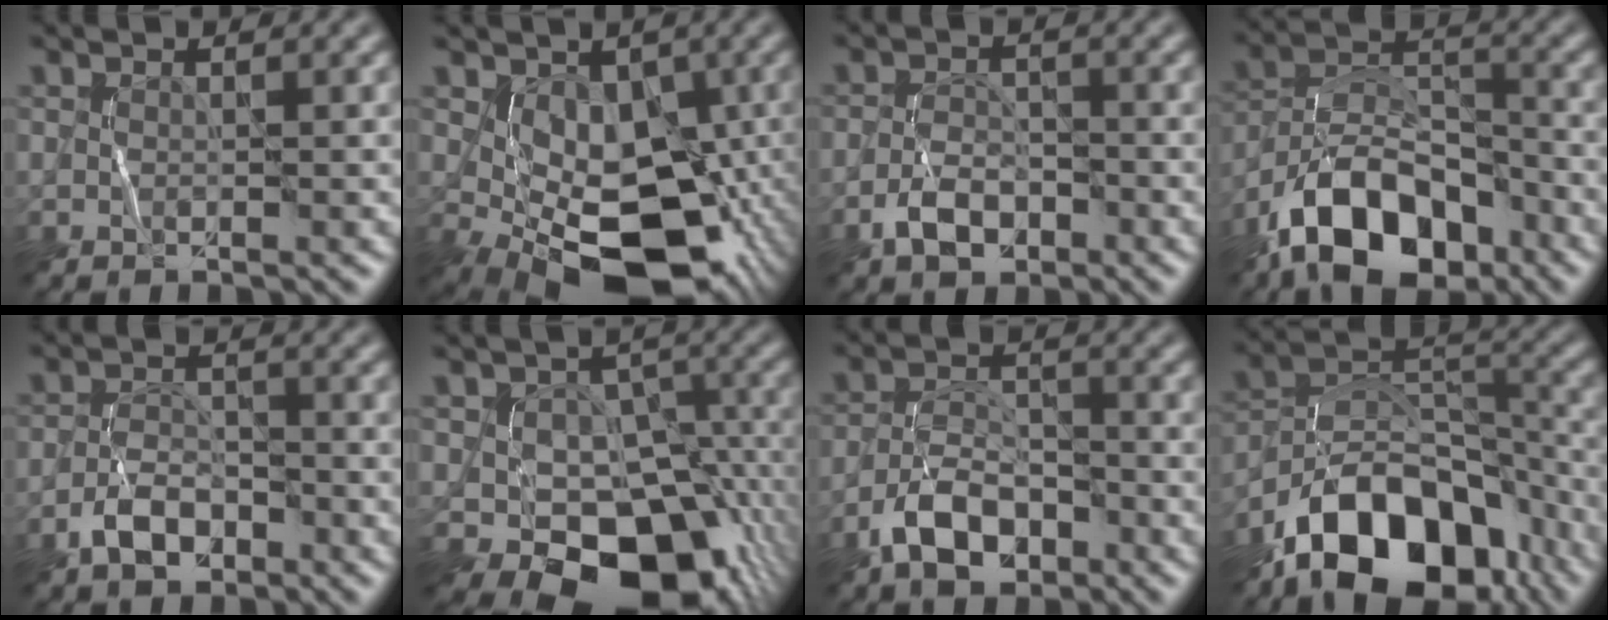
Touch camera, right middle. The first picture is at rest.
{"total": 10.5, "force": [-1.7, 6.8, 7.8], "torque": [-0.115, -0.014, -0.021]}
{"total": 3.0, "force": [-1.9, 1.8, 1.4], "torque": [-0.025, 0.007, -0.039]}
{"total": 10.1, "force": [-6.8, 5.1, 5.5], "torque": [-0.092, 0.012, -0.131]}
{"total": 3.1, "force": [-2.1, 1.7, 1.4], "torque": [-0.025, 0.009, -0.043]}
{"total": 12.3, "force": [-4.6, 8.6, 7.4], "torque": [-0.074, 0.005, -0.067]}
{"total": 5.1, "force": [-3.2, 2.8, 2.8], "torque": [-0.047, 0.007, -0.065]}
{"total": 12.7, "force": [-8.3, 6.9, 6.7], "torque": [-0.109, 0.017, -0.154]}